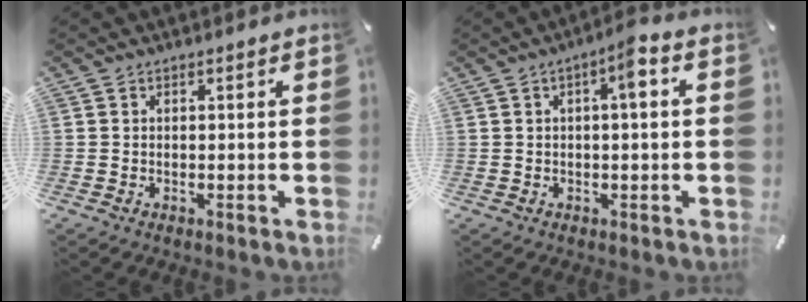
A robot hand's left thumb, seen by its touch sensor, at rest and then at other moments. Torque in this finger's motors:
{"motor_torque": [-0.10, -0.22, 0.11, 0.12, -0.03]}